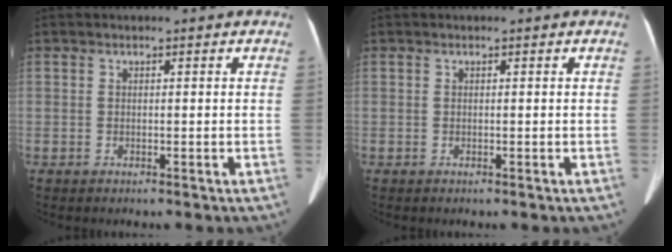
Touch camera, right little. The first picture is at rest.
{"total": 0.0}